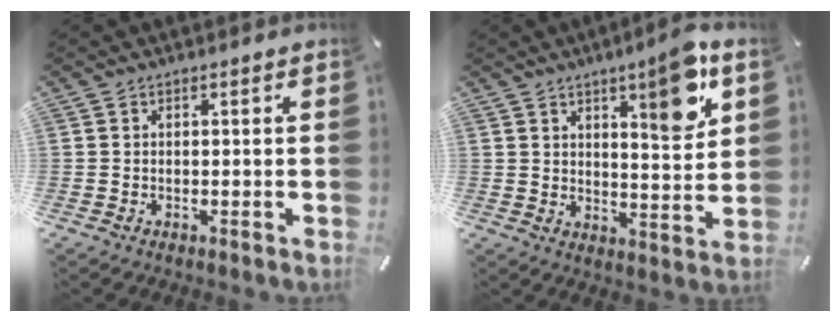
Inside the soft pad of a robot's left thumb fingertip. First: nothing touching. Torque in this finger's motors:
{"motor_torque": [0.84, -0.06, 0.57, 0.02, 0.11]}